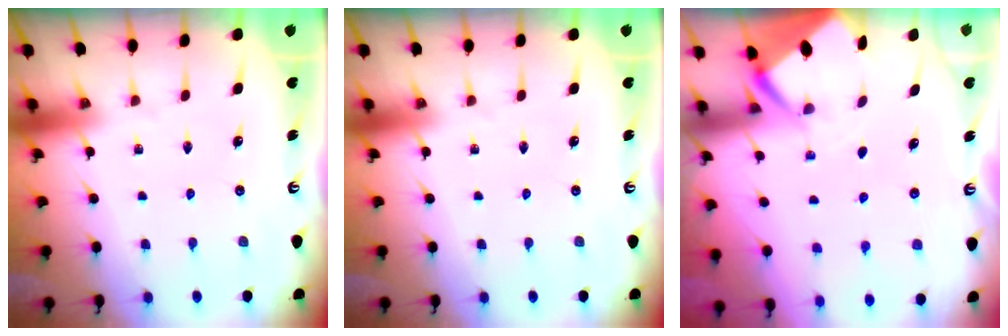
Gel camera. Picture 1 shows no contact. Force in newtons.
{"total": 0.0}
{"total": 2.7, "press": 2.6, "slide": 0.3}